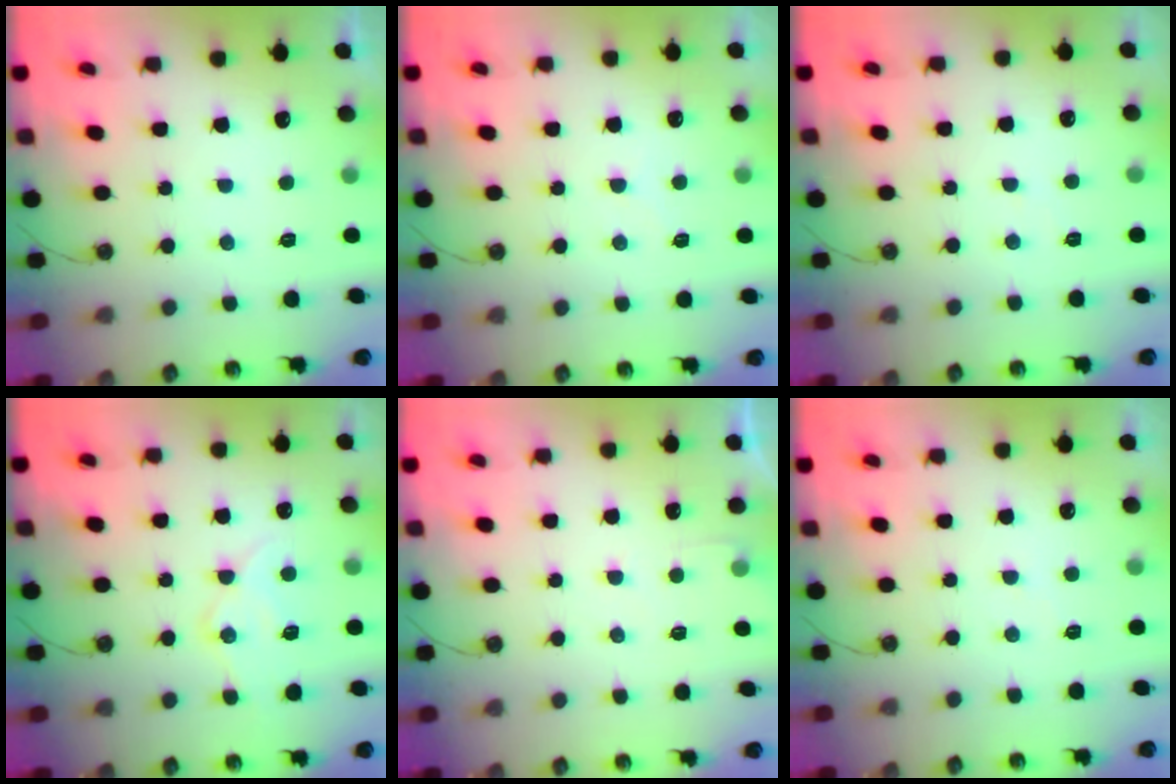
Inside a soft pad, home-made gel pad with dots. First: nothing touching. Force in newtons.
{"total": 5.0, "press": 4.9, "slide": 0.7}
{"total": 1.9, "press": 1.9, "slide": 0.4}
{"total": 13.4, "press": 13.3, "slide": 1.2}
{"total": 3.8, "press": 3.8, "slide": 0.4}
{"total": 3.6, "press": 3.5, "slide": 0.6}